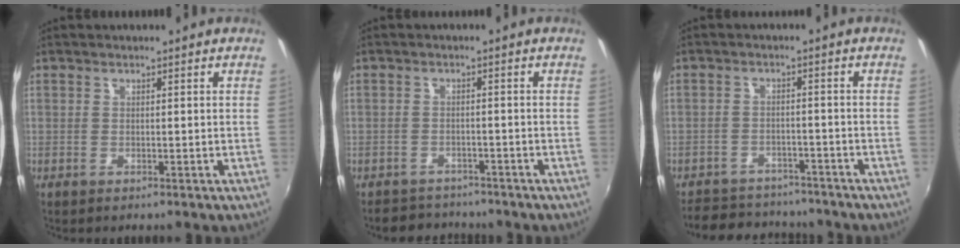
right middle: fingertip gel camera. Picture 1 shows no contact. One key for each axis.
{"total": 5.6, "fx": -5.0, "fy": 2.5, "fz": 0.5, "tx": -0.024, "ty": 0.008, "tz": -0.079}
{"total": 12.7, "fx": -10.9, "fy": 5.2, "fz": 3.7, "tx": -0.098, "ty": 0.014, "tz": -0.154}